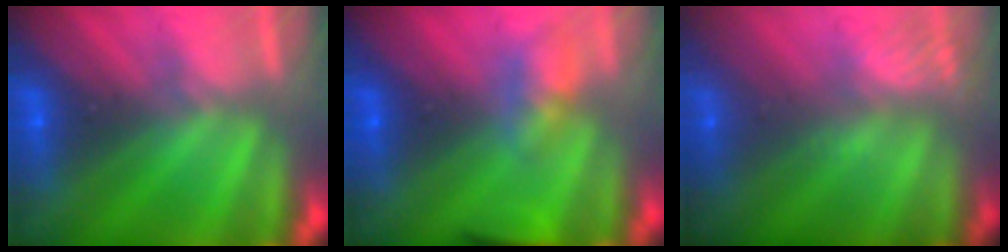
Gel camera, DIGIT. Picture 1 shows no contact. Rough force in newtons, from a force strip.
{"total": 4.6}
{"total": 2.4}